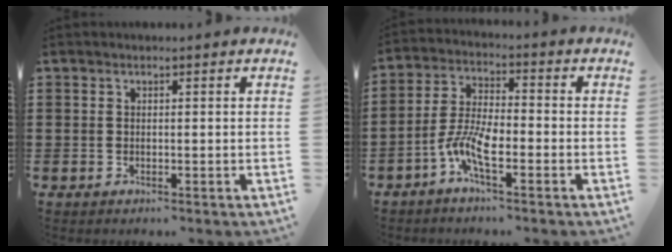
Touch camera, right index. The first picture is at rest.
{"total": 7.1, "force": [-3.3, 2.1, 5.9], "torque": [-0.149, -0.016, -0.068]}